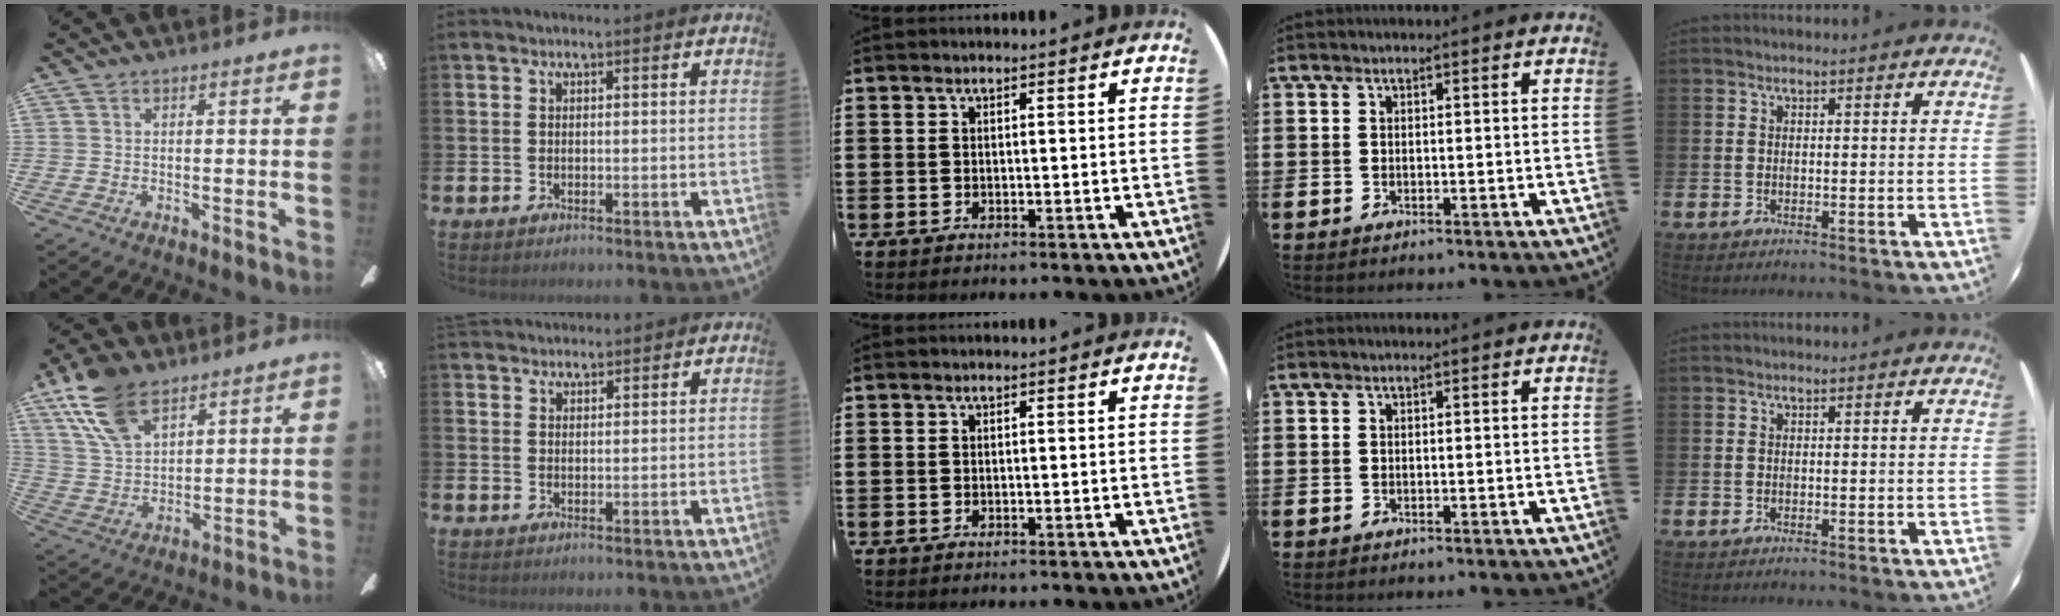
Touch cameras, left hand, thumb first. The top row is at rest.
{"thumb": {"total": 14.8, "force": [9.6, 7.6, 8.3], "torque": [-0.182, -0.024, 0.182]}, "index": {"total": 2.6, "force": [2.5, 0.7, -0.1], "torque": [-0.003, -0.008, 0.047]}}